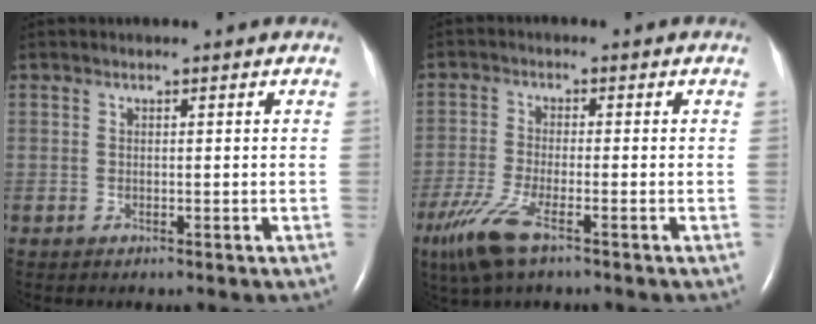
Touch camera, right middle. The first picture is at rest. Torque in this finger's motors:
{"motor_torque": [0.67, -0.48, 0.16, 0.06]}